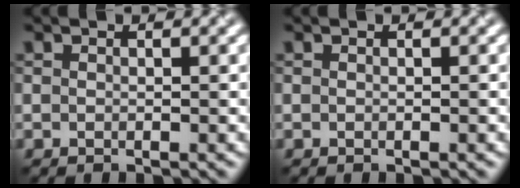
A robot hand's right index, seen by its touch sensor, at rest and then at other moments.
{"total": 0.0}